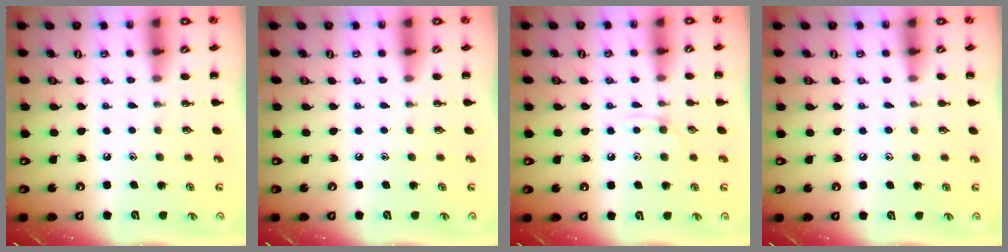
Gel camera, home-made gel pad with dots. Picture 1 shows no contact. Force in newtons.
{"total": 0.0}
{"total": 2.8, "press": 2.7, "slide": 0.9}
{"total": 5.2, "press": 4.9, "slide": 1.6}